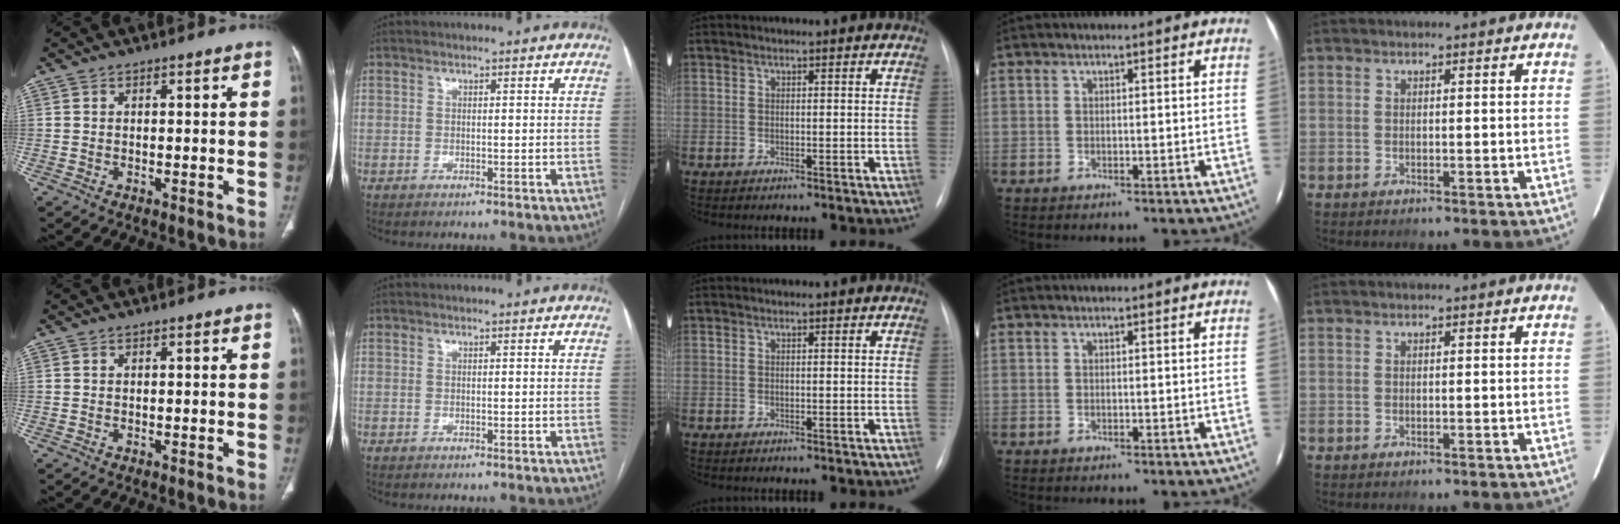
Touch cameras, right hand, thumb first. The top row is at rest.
{}